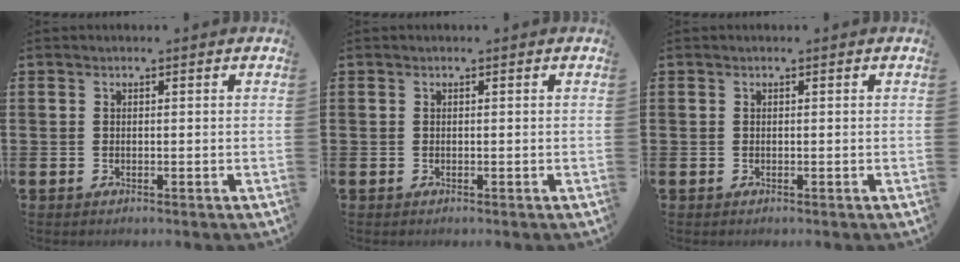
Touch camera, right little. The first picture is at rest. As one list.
[{"total": 0.0}, {"total": 0.0}]